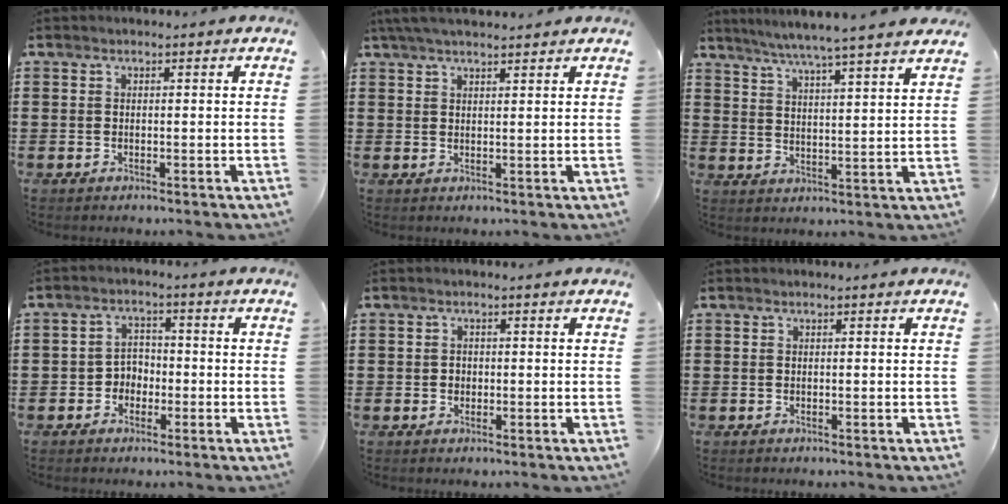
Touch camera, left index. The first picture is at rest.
{"total": 3.4, "force": [2.9, 0.4, 1.7], "torque": [-0.039, 0.002, 0.056]}
{"total": 5.5, "force": [4.9, -1.2, 2.2], "torque": [-0.060, -0.031, 0.081]}
{"total": 3.0, "force": [-1.7, 2.3, 0.8], "torque": [-0.024, 0.009, -0.039]}
{"total": 0.9, "force": [-0.1, 0.8, 0.4], "torque": [-0.010, 0.005, -0.002]}
{"total": 0.0}